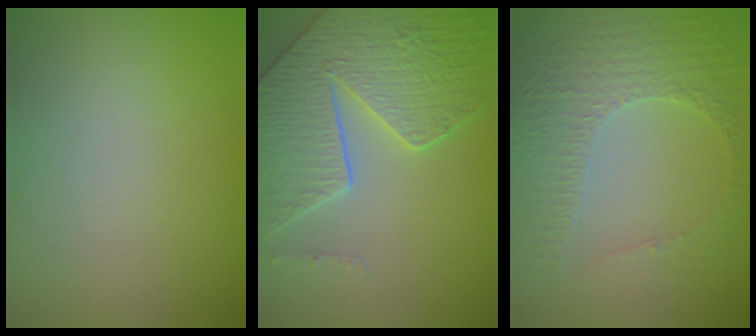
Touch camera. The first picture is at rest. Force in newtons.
{"total": 8.3, "press": 6.1, "slide": 5.6}
{"total": 4.6, "press": 3.3, "slide": 3.2}